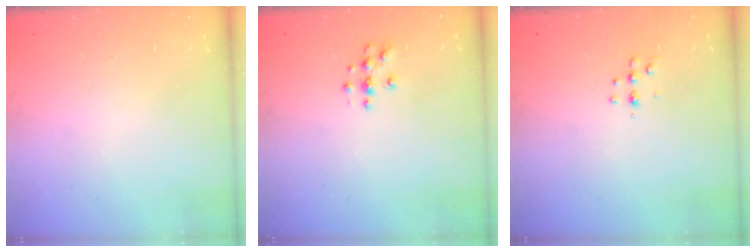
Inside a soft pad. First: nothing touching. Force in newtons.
{"total": 3.8, "press": 3.8, "slide": 0.4}
{"total": 5.2, "press": 5.0, "slide": 1.1}